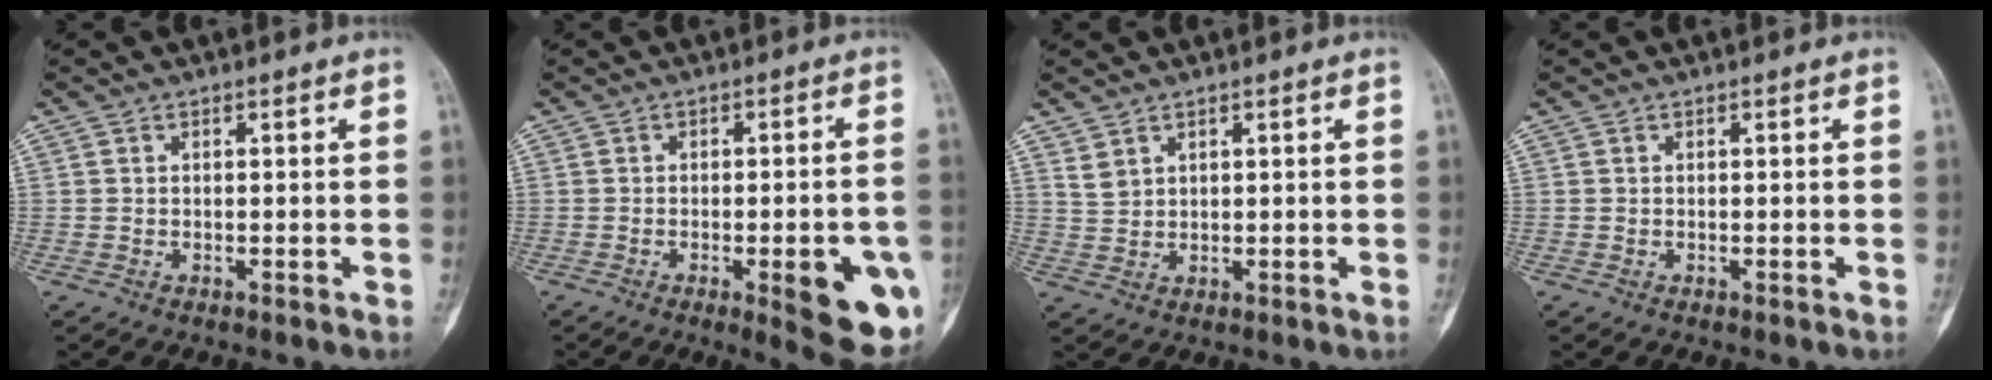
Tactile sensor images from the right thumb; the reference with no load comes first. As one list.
[{"total": 12.5, "force": [-4.2, 3.4, 11.3], "torque": [-0.112, 0.004, -0.043]}, {"total": 2.3, "force": [1.7, 1.2, 0.8], "torque": [-0.012, -0.009, 0.041]}, {"total": 0.0}]